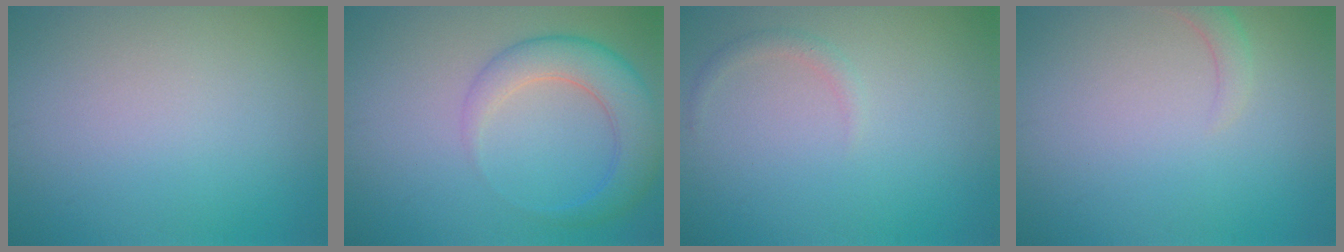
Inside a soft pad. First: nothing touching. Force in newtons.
{"total": 4.9, "press": 4.9, "slide": 0.2}
{"total": 0.9, "press": 0.9, "slide": 0.0}
{"total": 1.6, "press": 1.6, "slide": 0.3}